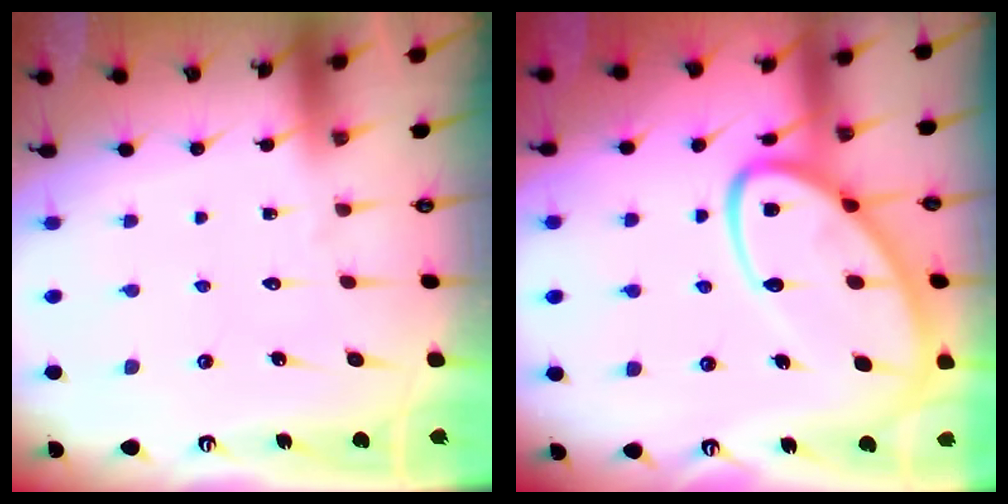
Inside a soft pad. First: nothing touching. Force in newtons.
{"total": 17.8, "press": 17.8, "slide": 1.6}